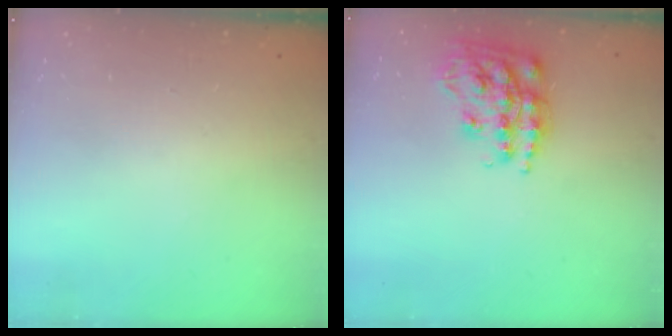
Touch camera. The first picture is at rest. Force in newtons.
{"total": 17.9, "press": 17.8, "slide": 1.1}